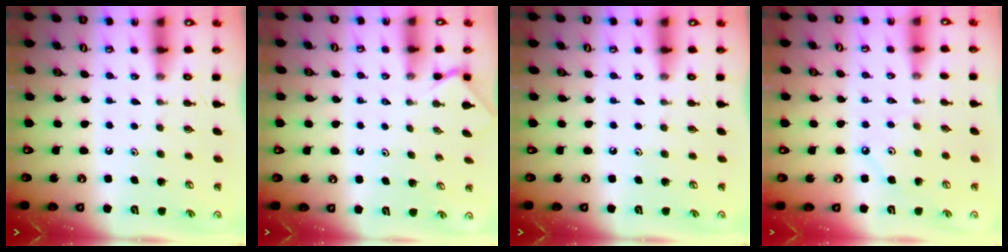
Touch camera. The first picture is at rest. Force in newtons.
{"total": 2.4, "press": 2.4, "slide": 0.4}
{"total": 0.0}
{"total": 2.8, "press": 2.8, "slide": 0.1}